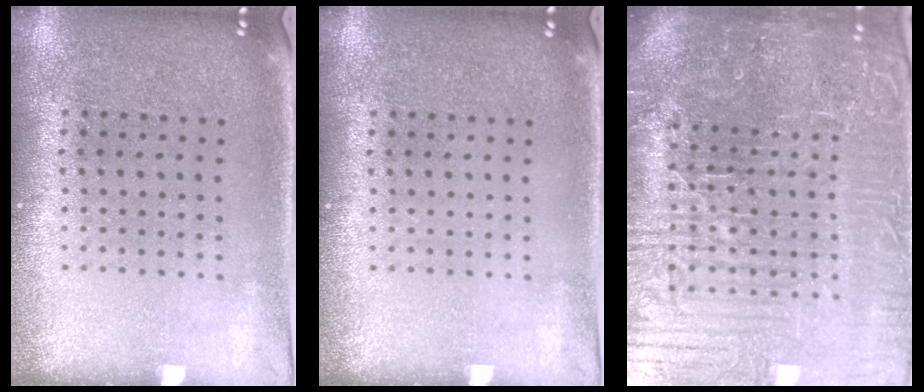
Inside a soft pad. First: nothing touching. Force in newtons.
{"total": 0.0}
{"total": 6.9, "press": 6.2, "slide": 3.1}